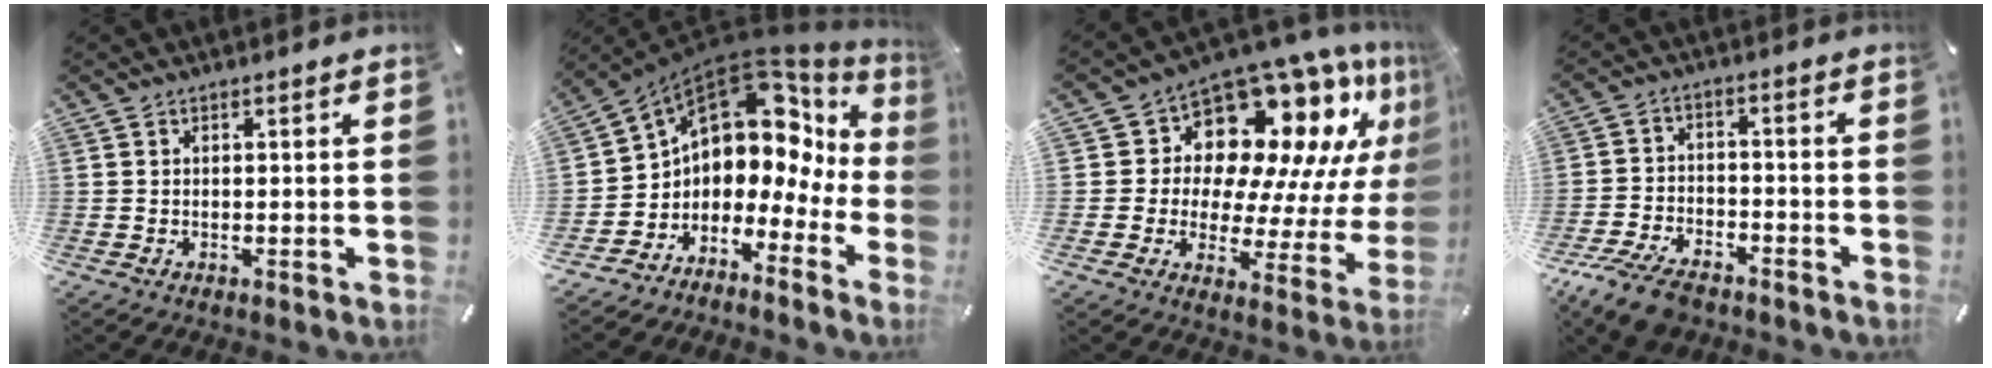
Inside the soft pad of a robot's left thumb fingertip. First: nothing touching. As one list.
[{"total": 10.4, "force": [6.5, 6.5, 4.8], "torque": [-0.087, -0.073, 0.103]}, {"total": 14.8, "force": [10.8, 8.2, 6.0], "torque": [-0.083, -0.122, 0.179]}, {"total": 9.1, "force": [-7.0, 4.1, 4.3], "torque": [-0.085, 0.035, -0.131]}]